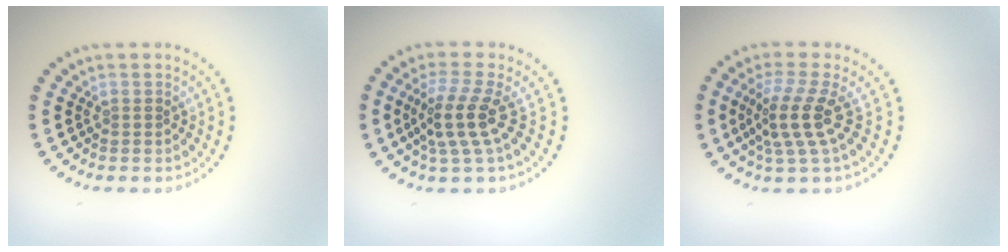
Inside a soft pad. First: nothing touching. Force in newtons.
{"total": 3.5, "press": 2.9, "slide": 2.1}
{"total": 3.7, "press": 2.7, "slide": 2.6}